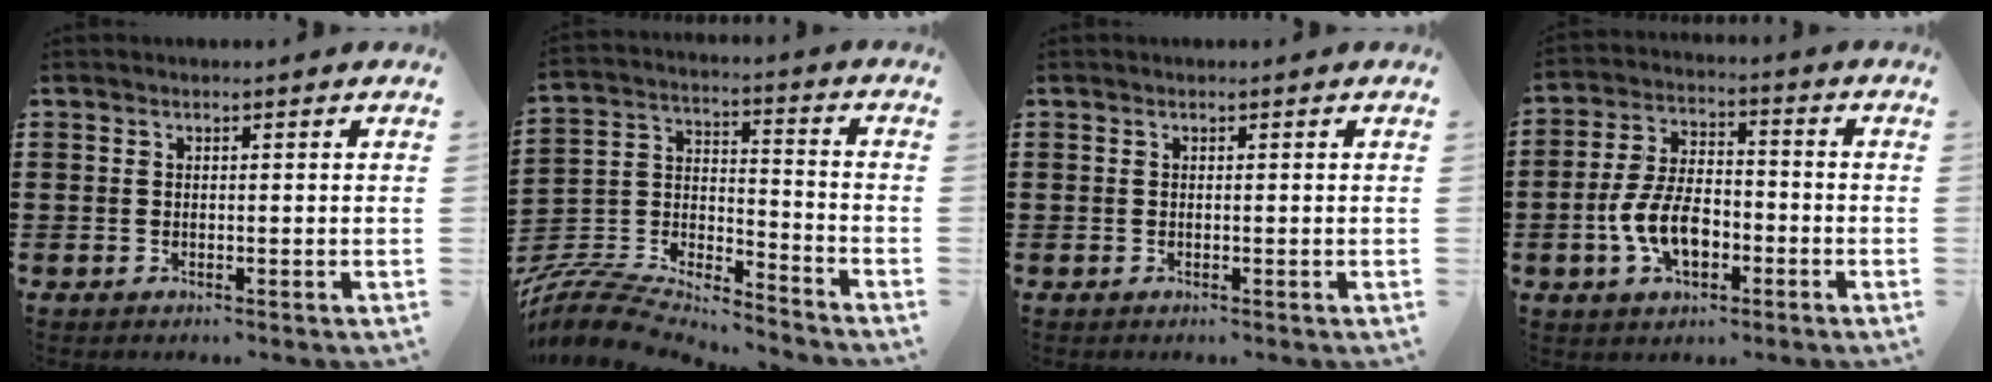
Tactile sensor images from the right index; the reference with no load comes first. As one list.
[{"total": 7.4, "force": [-7.0, 1.8, 1.4], "torque": [-0.046, -0.002, -0.145]}, {"total": 0.0}, {"total": 8.7, "force": [-2.8, 4.7, 6.8], "torque": [-0.156, 0.002, -0.058]}]